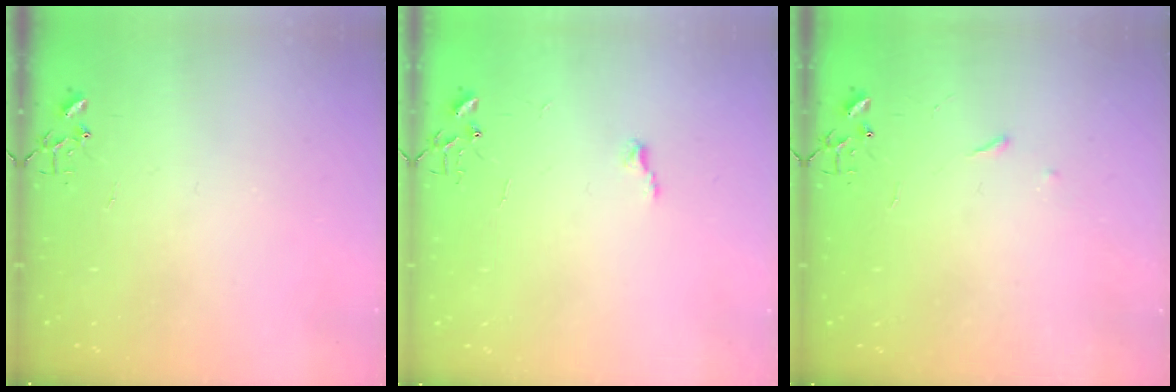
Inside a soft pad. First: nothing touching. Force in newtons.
{"total": 4.7, "press": 4.7, "slide": 0.7}
{"total": 2.9, "press": 2.8, "slide": 0.5}